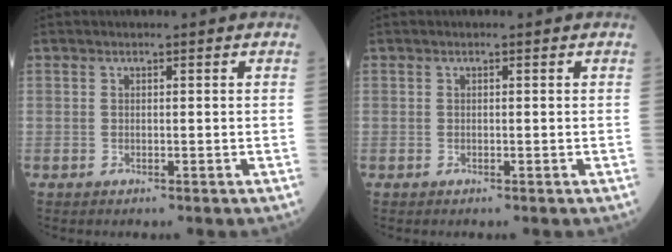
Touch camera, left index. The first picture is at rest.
{"total": 0.0}